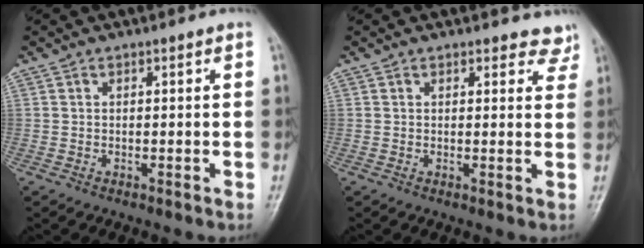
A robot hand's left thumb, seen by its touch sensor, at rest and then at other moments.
{"total": 4.0, "force": [3.6, 1.7, 0.5], "torque": [0.029, -0.020, 0.022]}